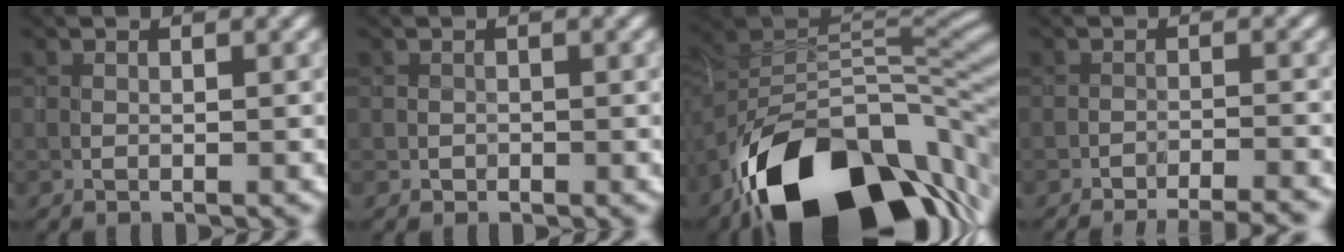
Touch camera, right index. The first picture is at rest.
{"total": 0.6, "force": [-0.1, 0.6, -0.2], "torque": [0.009, -0.004, -0.004]}
{"total": 17.7, "force": [-9.0, 9.2, 12.2], "torque": [-0.204, -0.014, -0.141]}
{"total": 7.1, "force": [-6.6, 1.6, 2.2], "torque": [-0.016, 0.011, -0.079]}